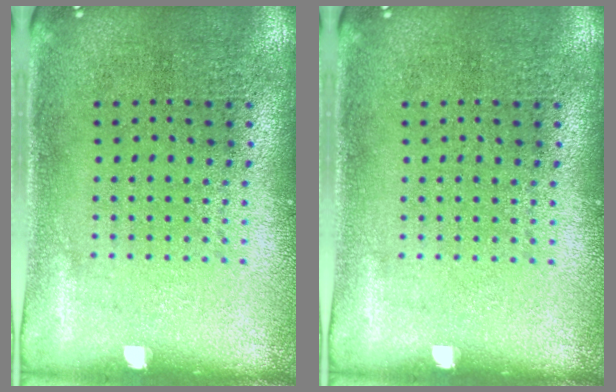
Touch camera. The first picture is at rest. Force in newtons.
{"total": 0.0}